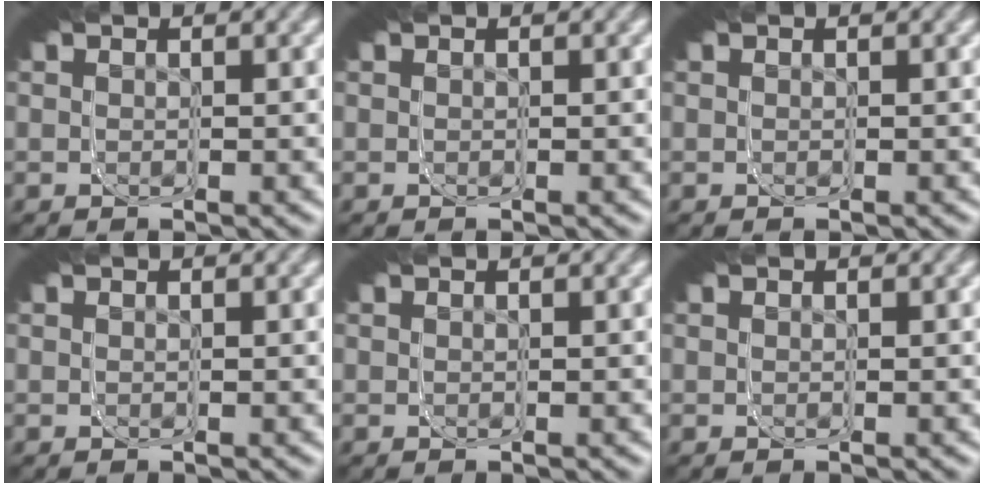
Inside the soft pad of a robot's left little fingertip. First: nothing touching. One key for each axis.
{"total": 0.0}
{"total": 0.0}
{"total": 0.0}
{"total": 0.0}
{"total": 0.0}